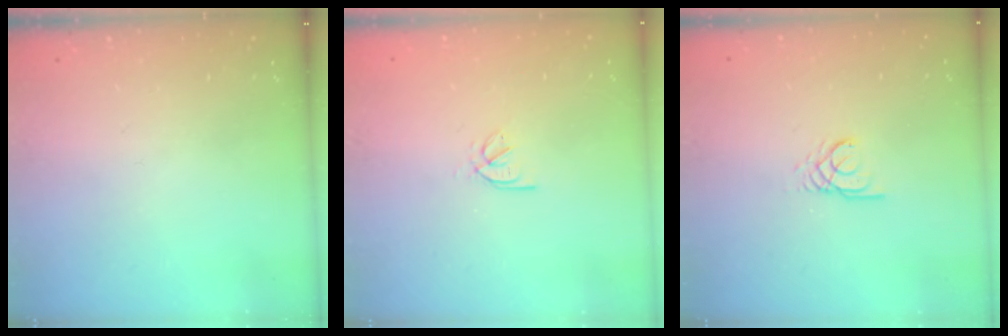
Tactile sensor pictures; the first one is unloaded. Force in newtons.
{"total": 2.5, "press": 2.4, "slide": 0.5}
{"total": 2.4, "press": 2.4, "slide": 0.4}